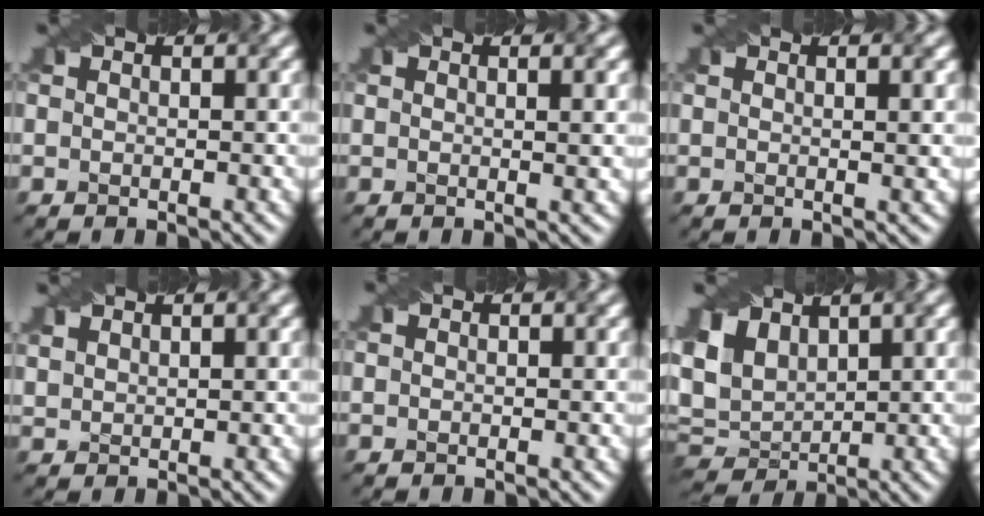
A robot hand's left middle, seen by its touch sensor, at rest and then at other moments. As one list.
[{"total": 2.6, "force": [0.7, 0.9, 2.3], "torque": [-0.020, 0.007, -0.005]}, {"total": 2.2, "force": [0.5, 0.8, 2.0], "torque": [-0.019, 0.005, -0.002]}, {"total": 1.6, "force": [1.5, 0.5, 0.5], "torque": [-0.015, 0.004, 0.035]}, {"total": 0.0}, {"total": 4.8, "force": [1.9, 3.5, 2.7], "torque": [-0.063, 0.004, 0.040]}]